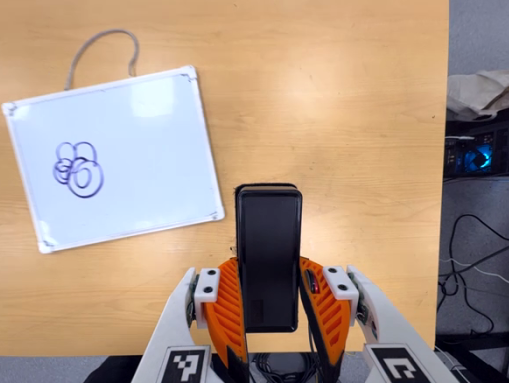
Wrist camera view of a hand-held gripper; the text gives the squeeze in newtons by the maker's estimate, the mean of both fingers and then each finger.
{"total": 3.9, "left": 2.6, "right": 5.2}